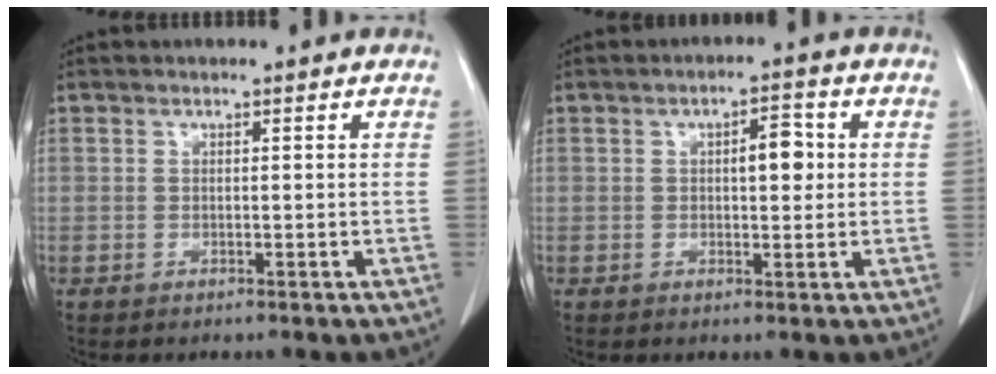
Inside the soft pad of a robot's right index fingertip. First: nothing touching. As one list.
[{"total": 4.1, "force": [0.6, 1.6, 3.8], "torque": [-0.057, 0.007, 0.009]}]